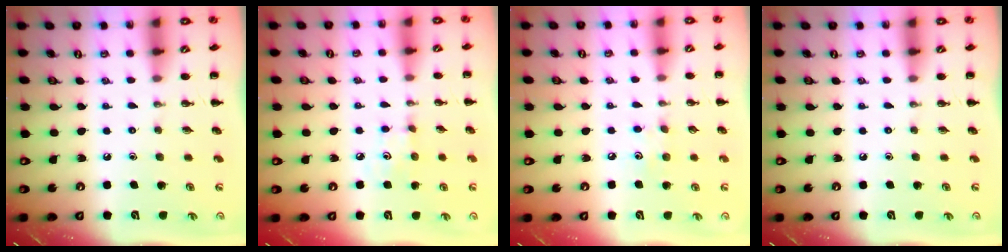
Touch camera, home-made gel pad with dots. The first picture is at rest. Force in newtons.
{"total": 4.8, "press": 4.6, "slide": 1.2}
{"total": 5.8, "press": 5.5, "slide": 1.6}
{"total": 0.0}